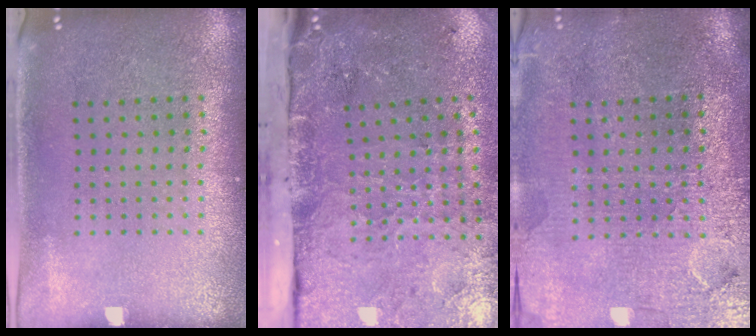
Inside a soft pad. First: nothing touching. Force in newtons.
{"total": 4.9, "press": 3.7, "slide": 3.3}
{"total": 3.8, "press": 3.4, "slide": 1.6}